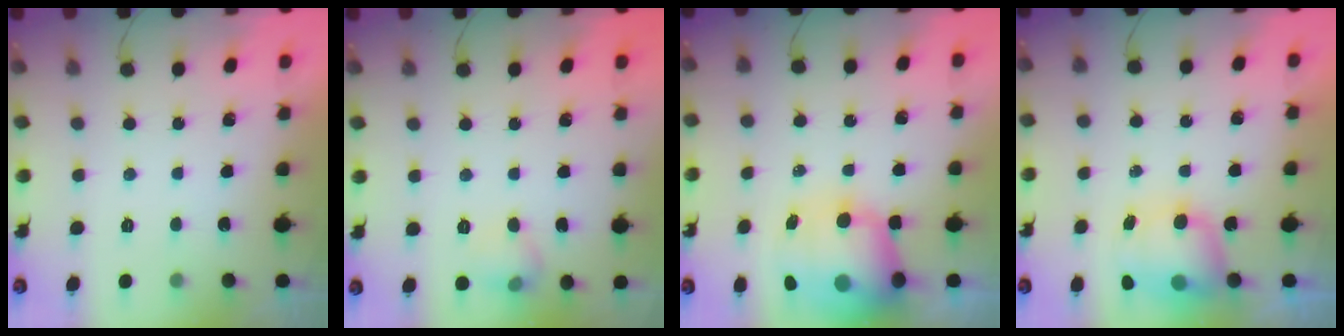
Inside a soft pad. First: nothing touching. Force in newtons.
{"total": 5.9, "press": 5.7, "slide": 1.6}
{"total": 15.3, "press": 14.9, "slide": 3.7}
{"total": 7.9, "press": 7.8, "slide": 1.4}